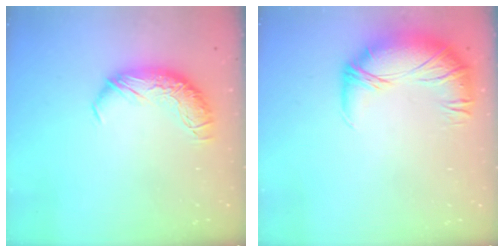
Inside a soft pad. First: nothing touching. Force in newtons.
{"total": 2.8, "press": 1.4, "slide": 2.5}